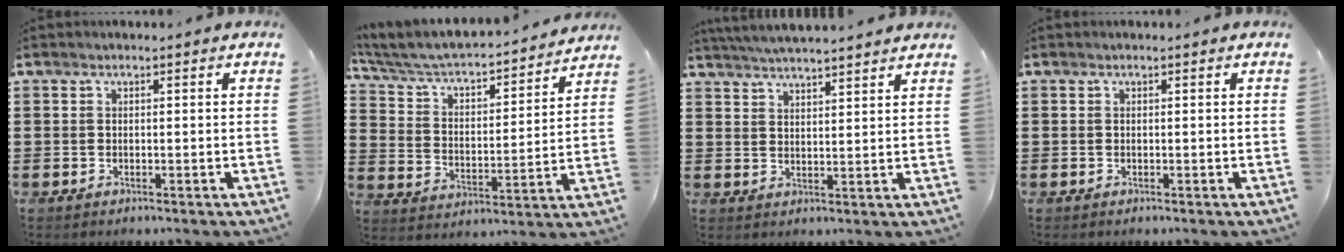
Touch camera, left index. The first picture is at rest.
{"total": 4.3, "force": [4.0, 0.8, 1.4], "torque": [-0.050, -0.041, 0.058]}
{"total": 4.1, "force": [4.0, -0.6, 0.7], "torque": [-0.026, -0.015, 0.072]}
{"total": 0.0}